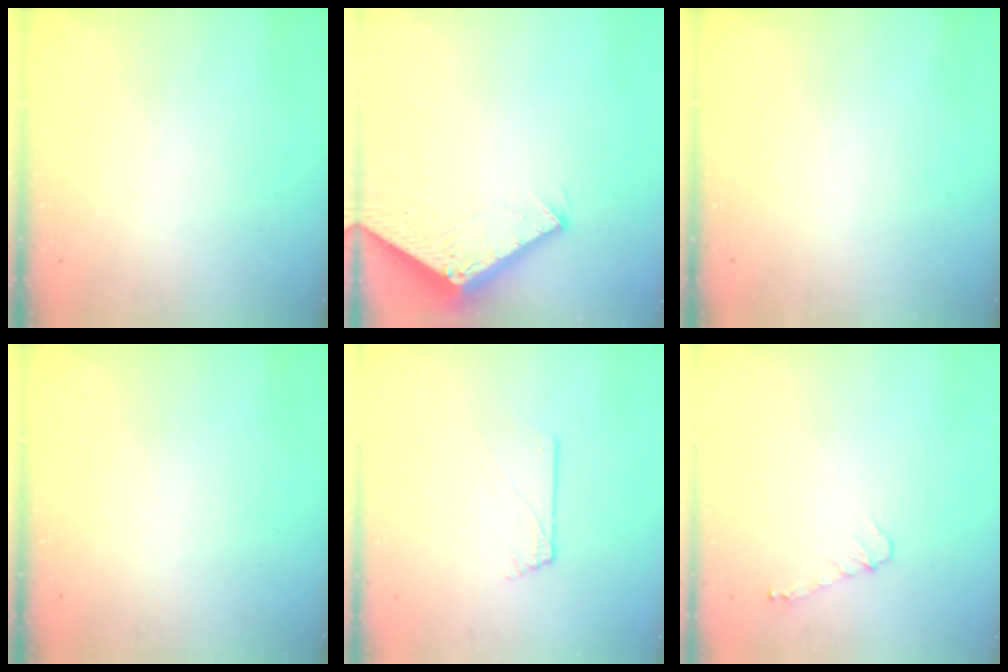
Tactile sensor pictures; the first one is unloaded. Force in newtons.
{"total": 2.8, "press": 2.8, "slide": 0.2}
{"total": 0.0}
{"total": 0.0}
{"total": 1.5, "press": 1.5, "slide": 0.1}
{"total": 6.4, "press": 6.3, "slide": 0.6}